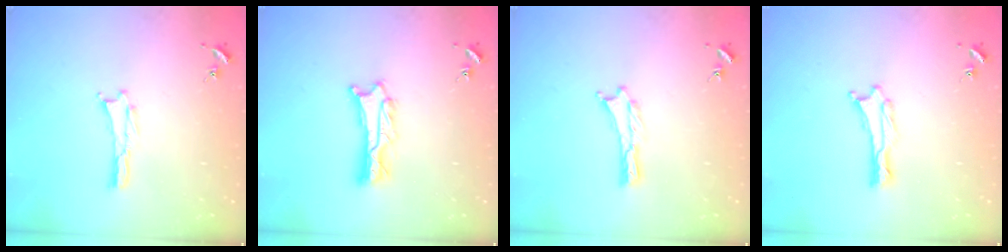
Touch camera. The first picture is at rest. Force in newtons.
{"total": 2.2, "press": 2.2, "slide": 0.2}
{"total": 0.0}
{"total": 0.6, "press": 0.6, "slide": 0.1}